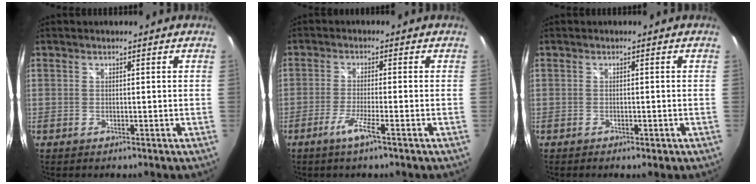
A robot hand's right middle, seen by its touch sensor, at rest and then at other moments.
{"total": 4.4, "force": [-2.7, -0.4, 3.5], "torque": [-0.077, -0.010, -0.053]}
{"total": 1.5, "force": [-0.9, 0.8, 0.9], "torque": [-0.016, -0.005, -0.013]}